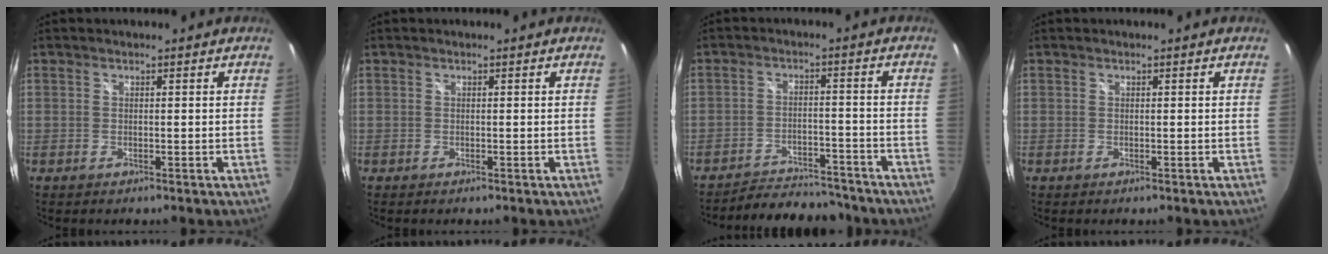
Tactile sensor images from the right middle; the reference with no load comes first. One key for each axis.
{"total": 0.0}
{"total": 11.6, "fx": -10.8, "fy": 2.8, "fz": 3.1, "tx": -0.081, "ty": 0.006, "tz": -0.151}
{"total": 0.0}